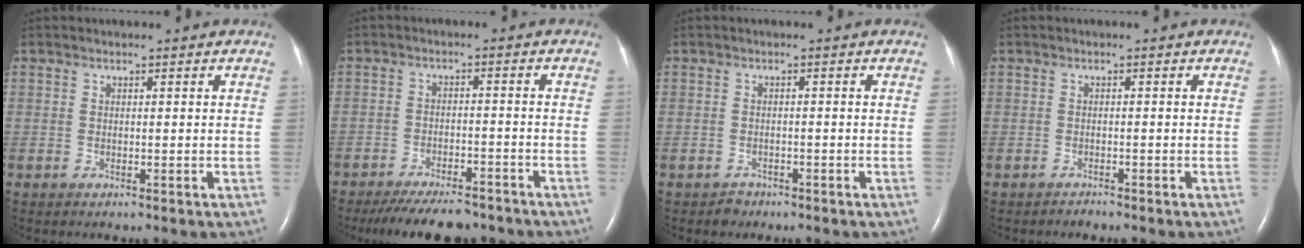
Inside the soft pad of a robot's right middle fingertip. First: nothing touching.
{"total": 11.2, "force": [-9.7, 3.3, 4.4], "torque": [-0.066, -0.004, -0.139]}
{"total": 1.4, "force": [-1.1, 0.9, -0.2], "torque": [-0.002, 0.003, -0.019]}
{"total": 0.7, "force": [-0.7, 0.1, -0.2], "torque": [-0.003, -0.004, -0.012]}